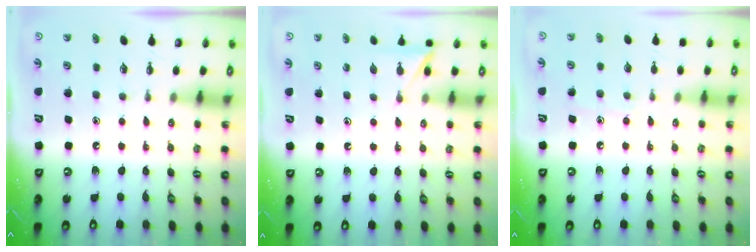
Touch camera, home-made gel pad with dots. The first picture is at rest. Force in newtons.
{"total": 4.0, "press": 4.0, "slide": 0.5}
{"total": 5.9, "press": 5.8, "slide": 0.7}